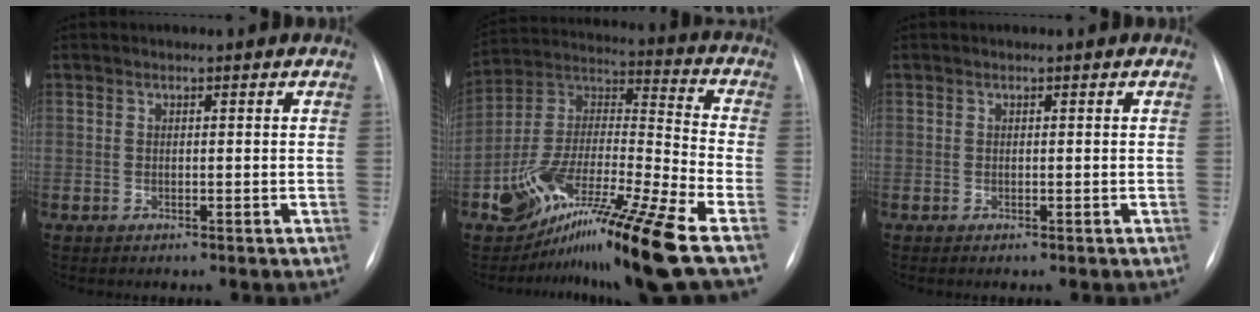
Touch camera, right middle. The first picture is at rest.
{"total": 17.3, "force": [-11.3, 0.4, 13.1], "torque": [-0.247, 0.005, -0.196]}
{"total": 0.0}